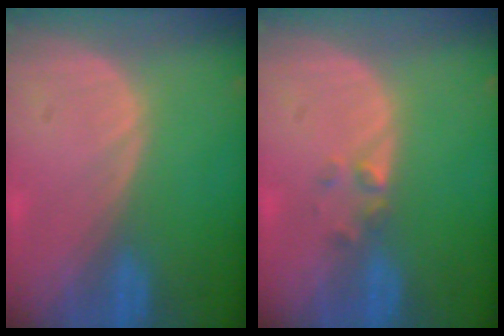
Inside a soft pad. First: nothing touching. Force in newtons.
{"total": 1.6, "press": 1.4, "slide": 0.9}